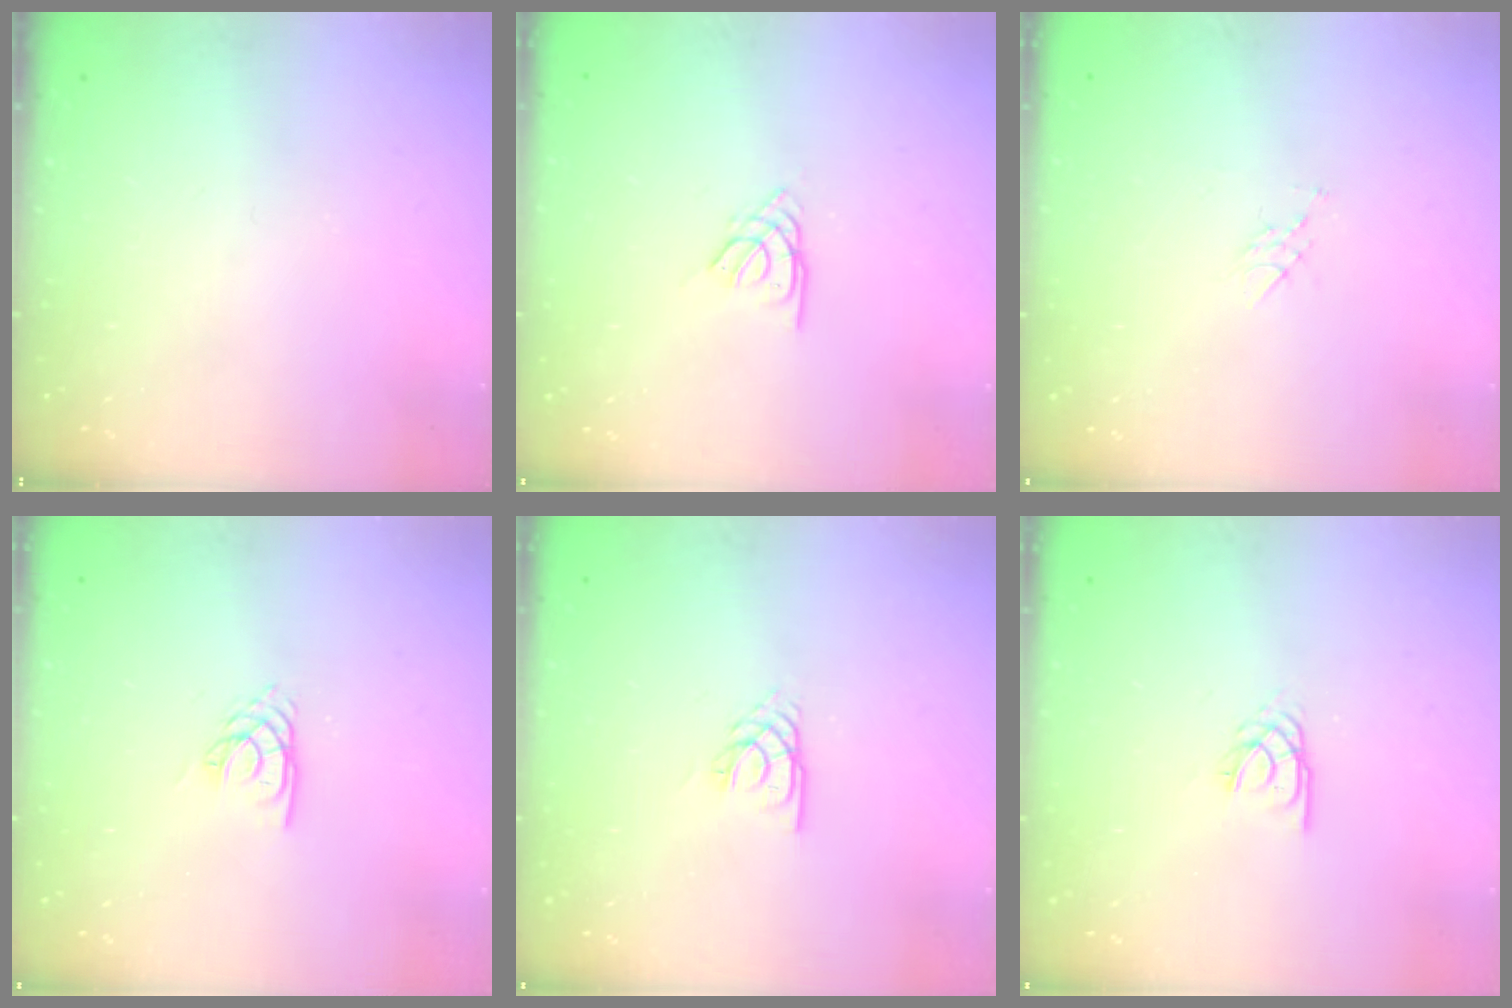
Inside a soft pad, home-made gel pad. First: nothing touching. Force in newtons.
{"total": 2.3, "press": 2.3, "slide": 0.5}
{"total": 3.5, "press": 3.3, "slide": 1.1}
{"total": 2.7, "press": 2.7, "slide": 0.1}
{"total": 2.1, "press": 2.1, "slide": 0.2}
{"total": 2.2, "press": 2.2, "slide": 0.4}